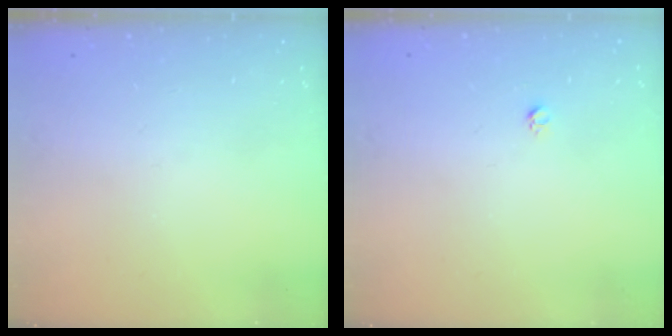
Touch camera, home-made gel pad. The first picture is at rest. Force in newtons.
{"total": 3.1, "press": 3.1, "slide": 0.3}